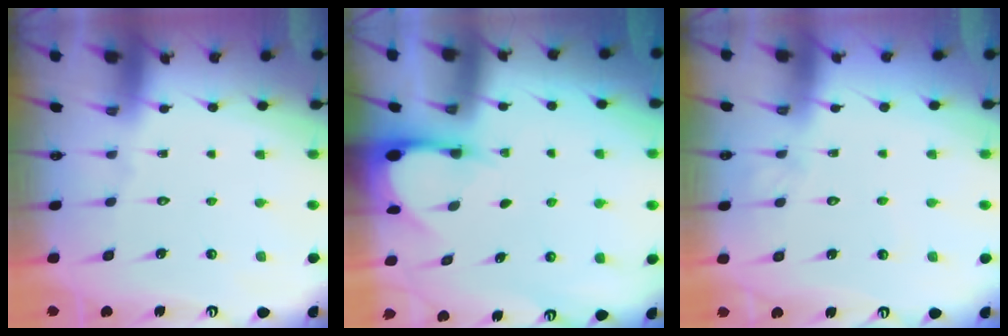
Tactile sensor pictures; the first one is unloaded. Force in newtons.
{"total": 3.3, "press": 3.3, "slide": 0.2}
{"total": 4.0, "press": 4.0, "slide": 0.3}